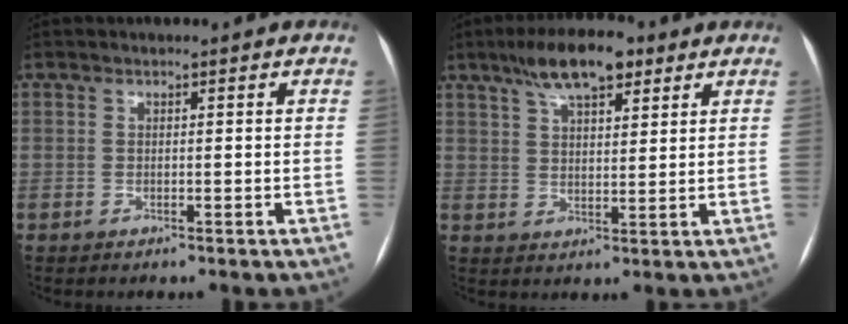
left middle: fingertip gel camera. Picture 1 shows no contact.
{"total": 8.9, "force": [5.8, 2.9, 6.1], "torque": [-0.108, 0.015, 0.097]}